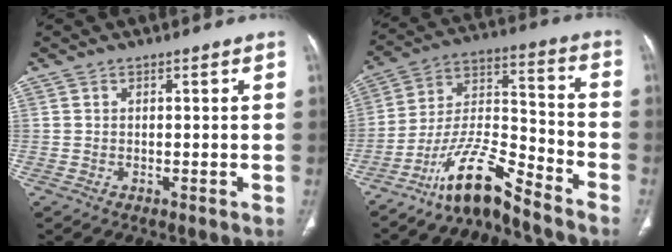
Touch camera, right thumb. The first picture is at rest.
{"total": 12.5, "force": [-10.5, 1.9, 6.4], "torque": [-0.129, 0.094, -0.199]}